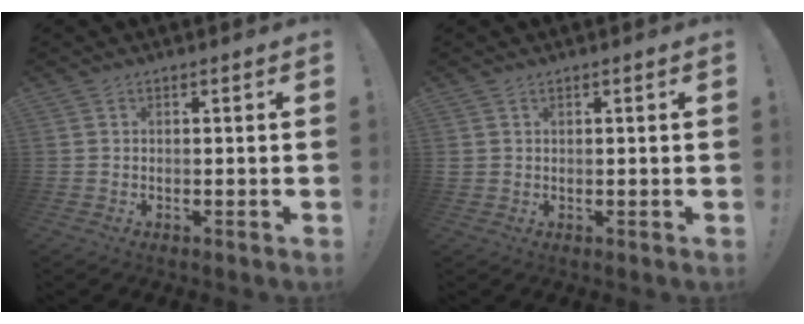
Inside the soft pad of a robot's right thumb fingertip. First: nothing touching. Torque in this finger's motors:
{"motor_torque": [-0.28, 0.10, 0.05, 0.01, 0.01]}